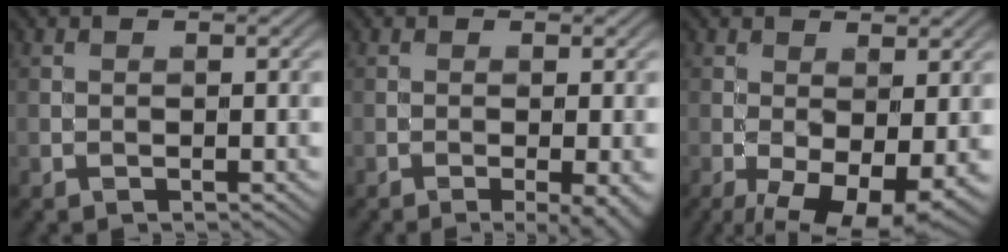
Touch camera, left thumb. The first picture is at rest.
{"total": 4.5, "force": [-2.1, 1.2, 3.8], "torque": [-0.055, -0.004, -0.020]}
{"total": 9.5, "force": [-3.6, 4.3, 7.8], "torque": [-0.133, -0.025, -0.046]}